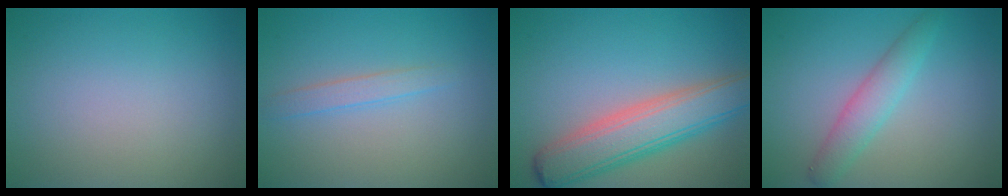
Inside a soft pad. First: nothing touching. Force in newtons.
{"total": 1.5, "press": 1.5, "slide": 0.1}
{"total": 6.7, "press": 6.7, "slide": 0.3}
{"total": 2.8, "press": 2.8, "slide": 0.1}